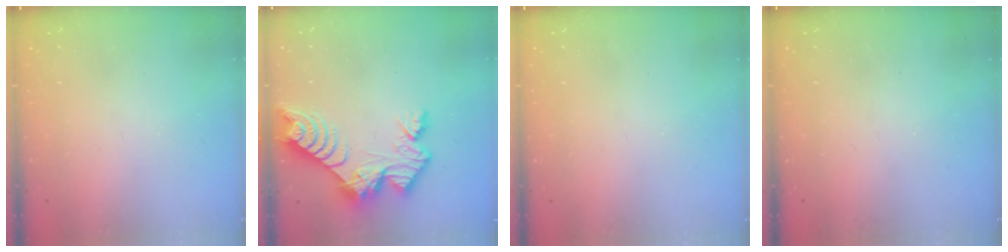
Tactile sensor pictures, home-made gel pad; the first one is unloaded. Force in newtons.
{"total": 11.3, "press": 11.3, "slide": 0.8}
{"total": 0.0}
{"total": 0.0}